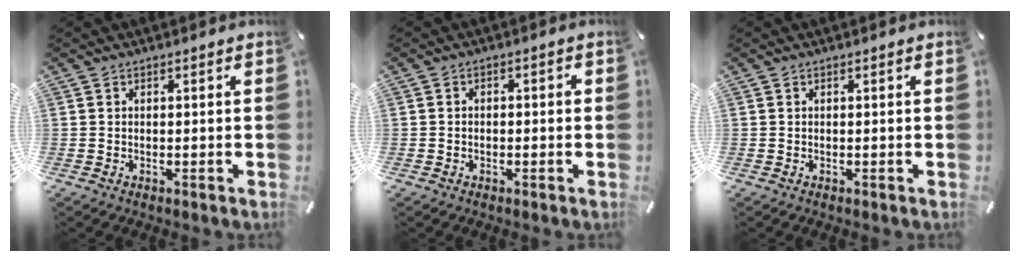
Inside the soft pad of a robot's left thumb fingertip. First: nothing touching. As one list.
[{"total": 1.6, "force": [-0.9, 0.9, 0.9], "torque": [-0.017, 0.007, -0.021]}, {"total": 0.0}]